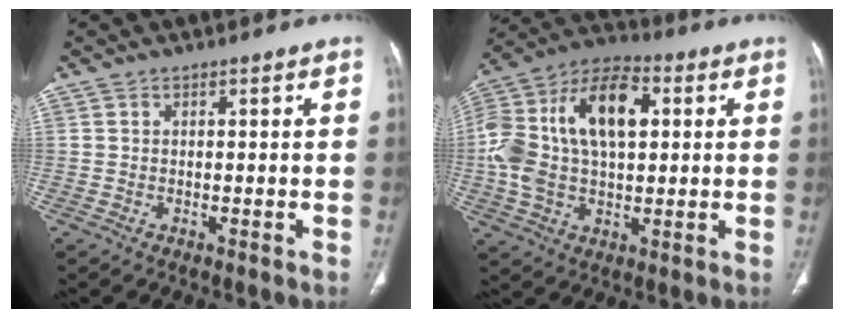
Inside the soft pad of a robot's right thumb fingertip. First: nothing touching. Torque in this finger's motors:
{"motor_torque": [2.50, 2.38, 1.07, 1.04, 0.25]}